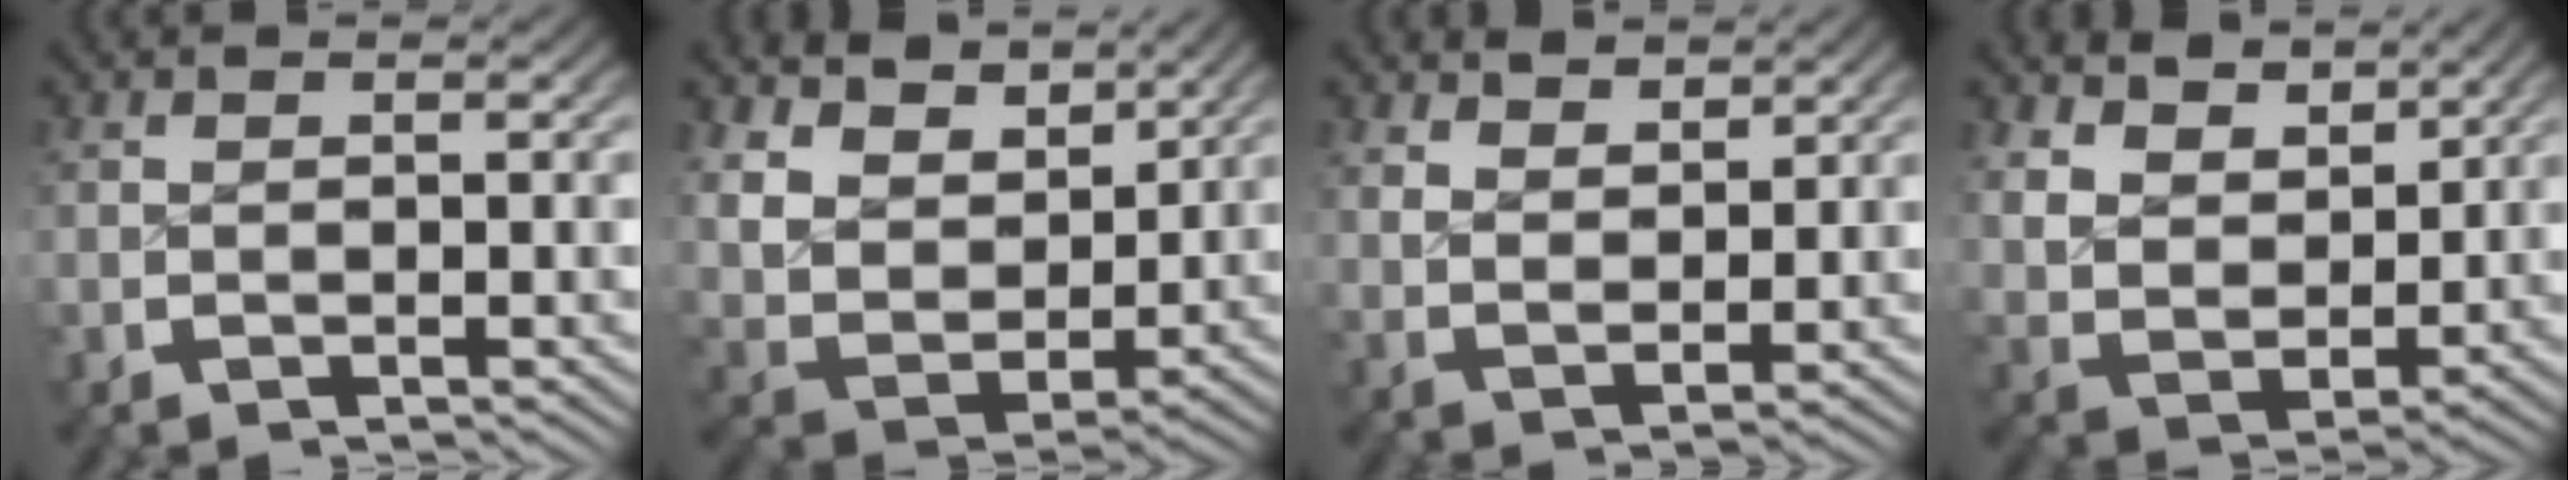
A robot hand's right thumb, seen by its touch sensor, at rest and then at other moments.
{"total": 10.3, "force": [2.8, 7.5, 6.4], "torque": [-0.151, -0.032, 0.055]}
{"total": 3.3, "force": [2.5, 1.4, 1.7], "torque": [-0.022, -0.008, 0.056]}
{"total": 7.2, "force": [2.6, 5.0, 4.4], "torque": [-0.099, -0.030, 0.057]}